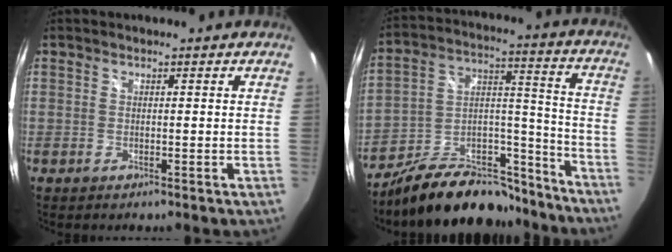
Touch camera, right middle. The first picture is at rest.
{"total": 19.7, "force": [-15.4, 8.2, 9.1], "torque": [-0.153, 0.055, -0.225]}